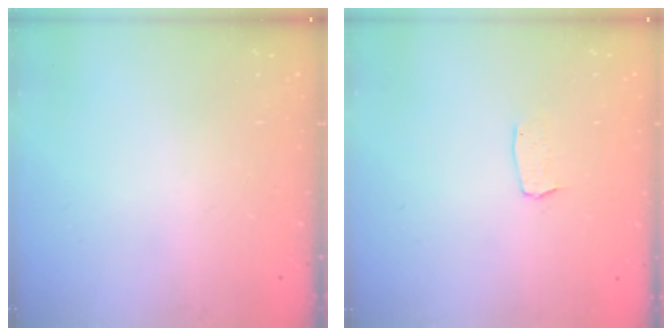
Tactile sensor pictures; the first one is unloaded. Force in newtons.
{"total": 3.0, "press": 3.0, "slide": 0.2}